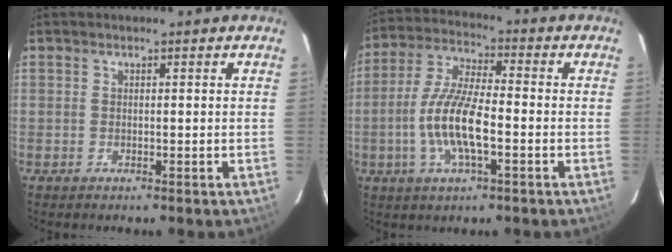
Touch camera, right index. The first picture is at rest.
{"total": 12.0, "force": [-3.1, 3.3, 11.1], "torque": [-0.234, 0.000, -0.062]}